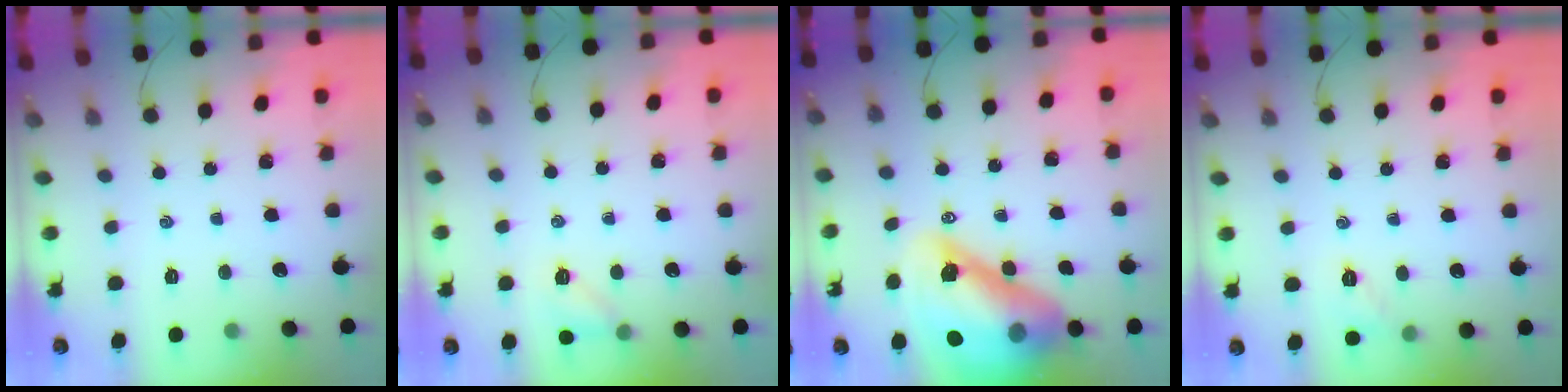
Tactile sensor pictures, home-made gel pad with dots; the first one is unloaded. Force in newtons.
{"total": 5.6, "press": 5.4, "slide": 1.6}
{"total": 22.8, "press": 22.0, "slide": 6.2}
{"total": 5.6, "press": 5.5, "slide": 1.2}